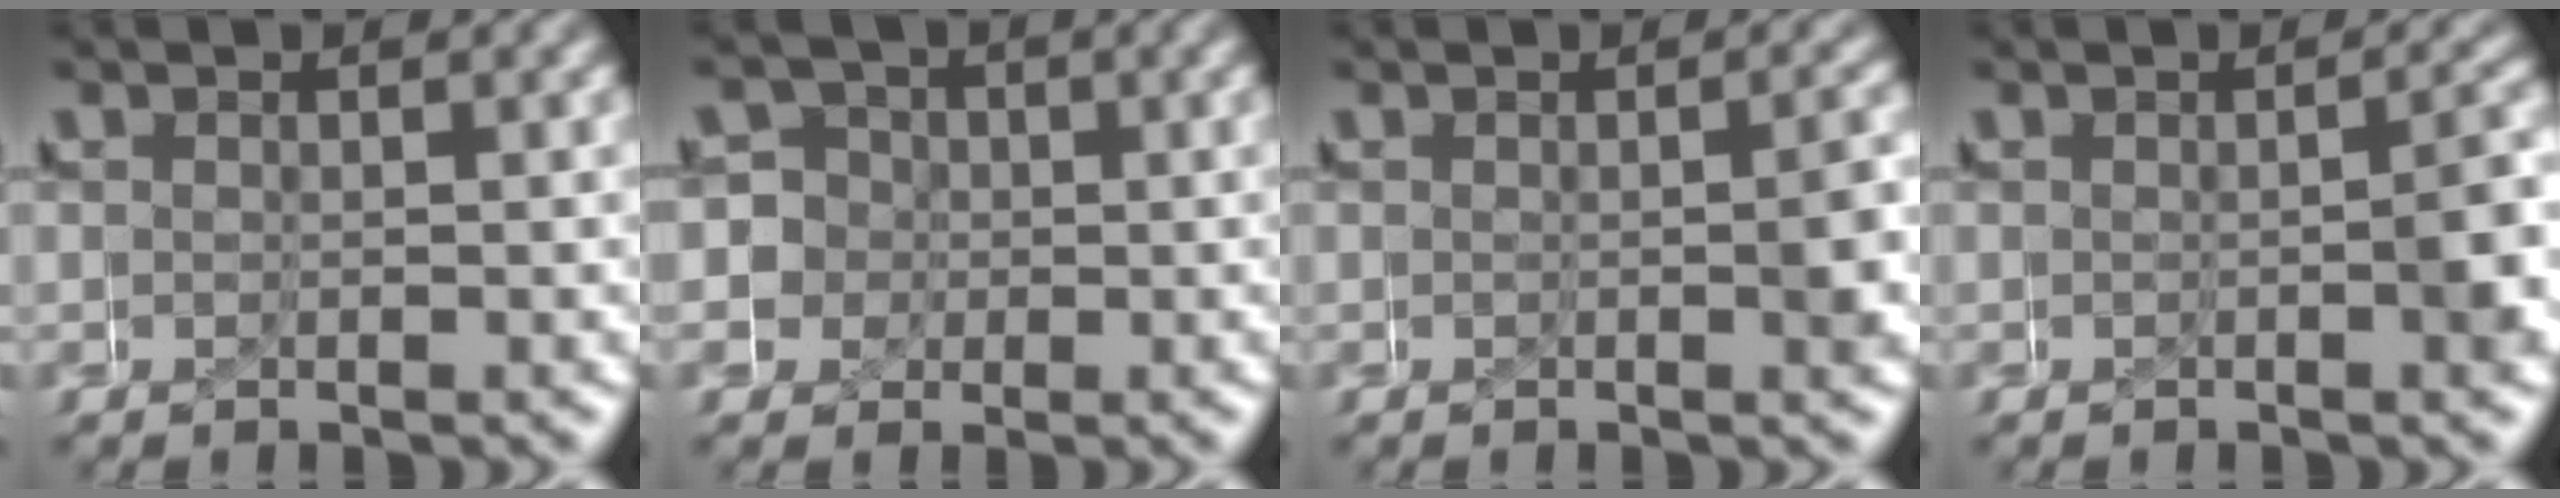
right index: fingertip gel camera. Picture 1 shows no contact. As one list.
[{"total": 8.5, "force": [-1.2, 8.0, 2.6], "torque": [-0.079, -0.023, -0.032]}, {"total": 1.4, "force": [-0.3, 0.2, 1.3], "torque": [-0.016, -0.002, -0.004]}, {"total": 2.1, "force": [-0.6, 0.5, 1.9], "torque": [-0.021, 0.004, -0.011]}]